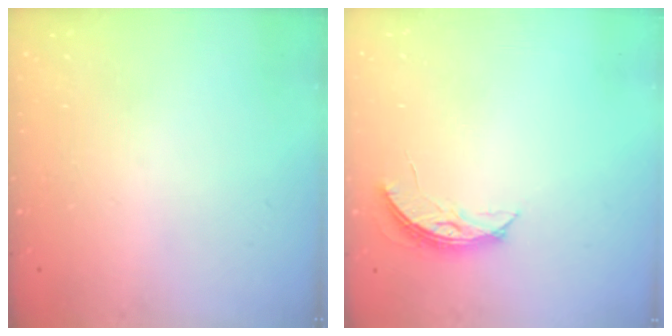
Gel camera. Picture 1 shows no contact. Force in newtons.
{"total": 4.6, "press": 4.5, "slide": 0.4}